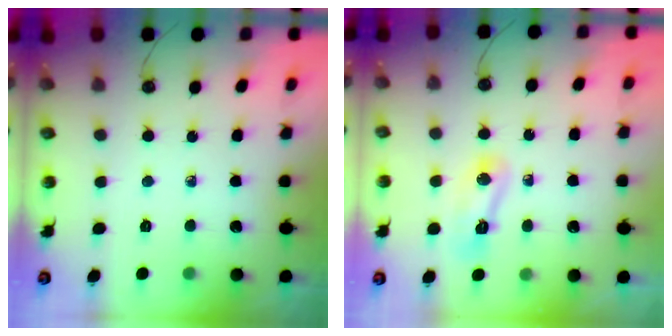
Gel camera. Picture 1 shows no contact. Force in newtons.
{"total": 6.8, "press": 6.7, "slide": 0.9}